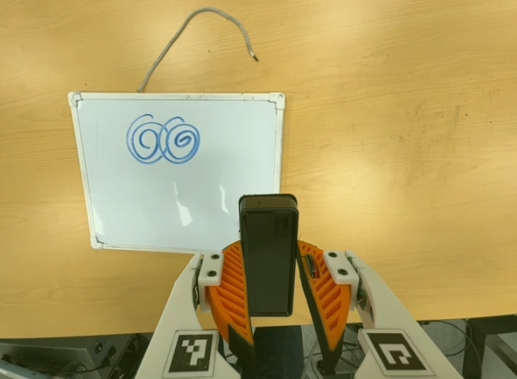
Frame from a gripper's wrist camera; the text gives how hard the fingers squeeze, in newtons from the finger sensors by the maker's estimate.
{"total": 5.7, "left": 5.2, "right": 6.2}